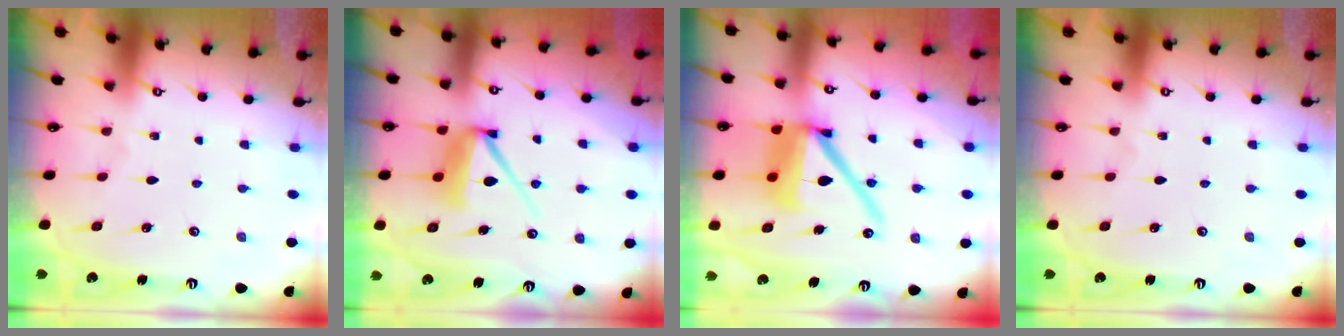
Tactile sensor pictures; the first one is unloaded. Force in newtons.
{"total": 11.2, "press": 11.2, "slide": 0.7}
{"total": 15.5, "press": 15.3, "slide": 1.8}
{"total": 0.0}